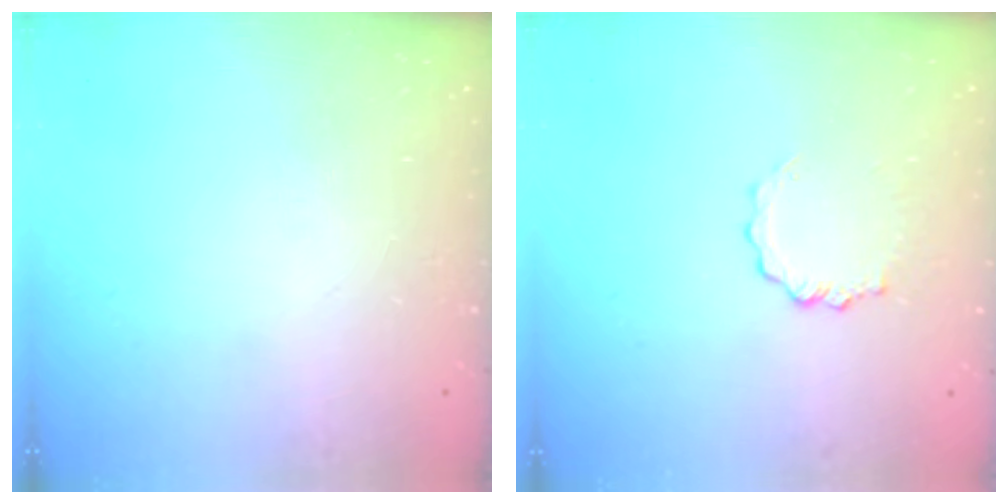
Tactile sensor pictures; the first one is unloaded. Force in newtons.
{"total": 3.6, "press": 3.6, "slide": 0.3}